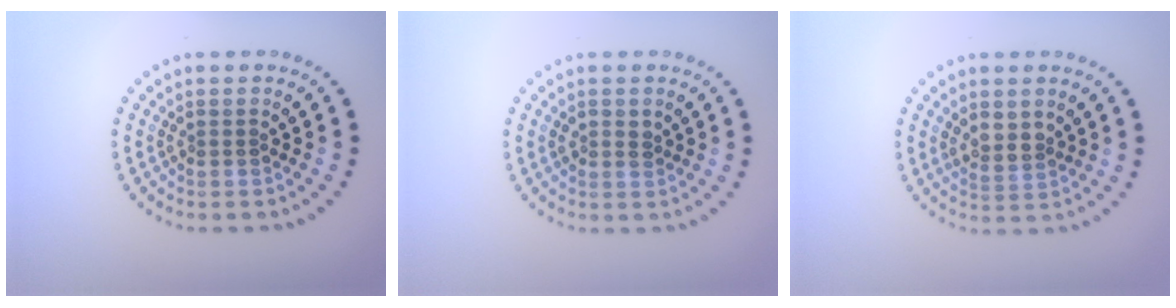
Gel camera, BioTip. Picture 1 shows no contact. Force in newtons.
{"total": 1.2, "press": 1.2, "slide": 0.1}
{"total": 2.2, "press": 1.9, "slide": 1.1}